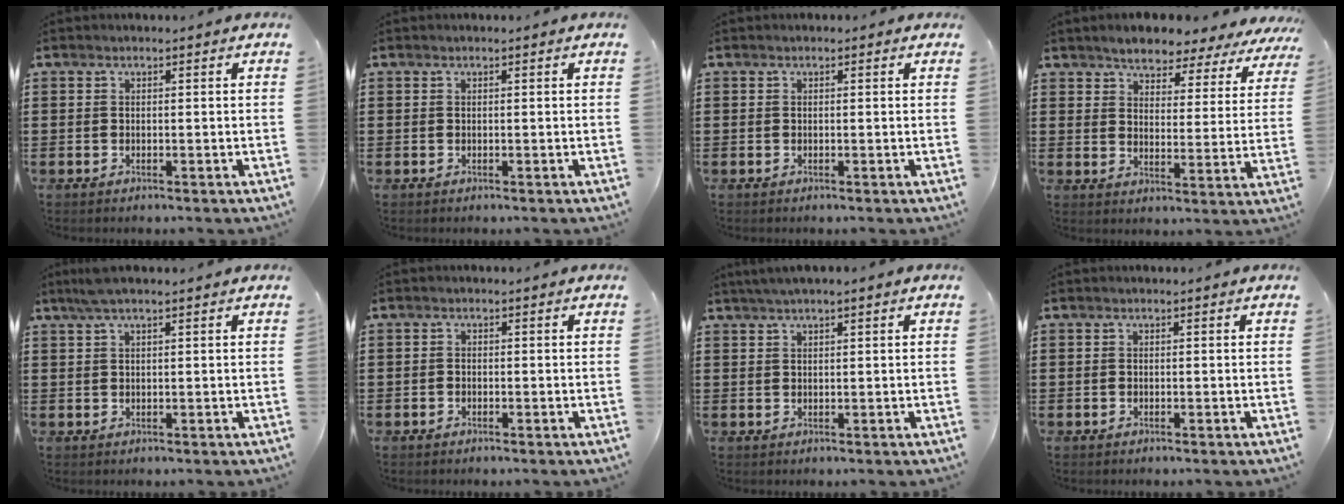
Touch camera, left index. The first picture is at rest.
{"total": 0.0}
{"total": 0.0}
{"total": 4.6, "force": [4.4, 0.9, 0.6], "torque": [-0.037, -0.026, 0.073]}
{"total": 2.5, "force": [1.6, 0.2, 1.8], "torque": [-0.037, 0.003, 0.029]}
{"total": 0.8, "force": [-0.7, 0.4, 0.1], "torque": [-0.005, 0.000, -0.015]}
{"total": 1.6, "force": [1.1, 0.0, 1.1], "torque": [-0.022, 0.002, 0.021]}
{"total": 0.0}